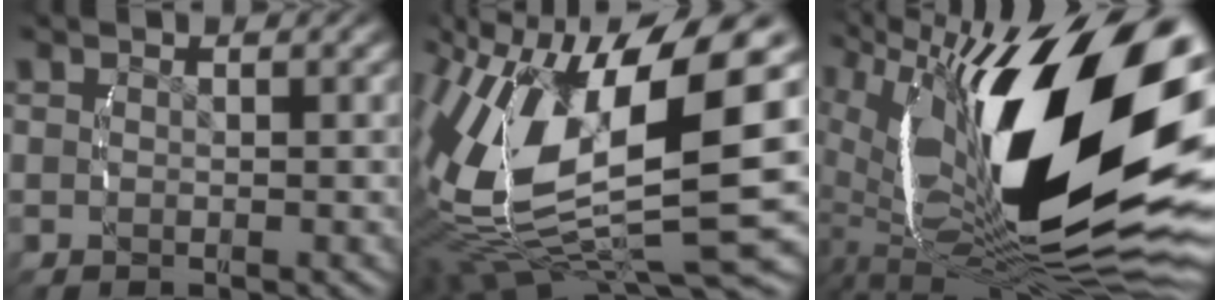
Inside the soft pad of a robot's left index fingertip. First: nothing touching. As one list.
[{"total": 18.3, "force": [-0.9, 10.4, 15.0], "torque": [-0.276, -0.039, 0.003]}, {"total": 19.3, "force": [-0.6, 8.6, 17.3], "torque": [-0.250, 0.002, -0.009]}]